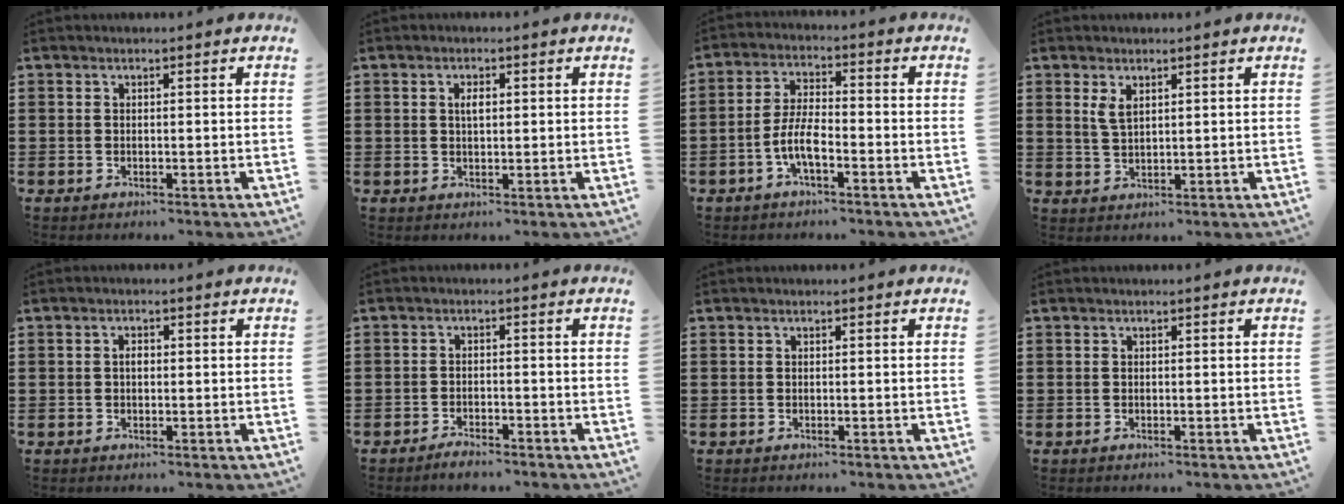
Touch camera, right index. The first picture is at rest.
{"total": 2.0, "force": [0.4, 0.7, 1.8], "torque": [-0.036, 0.005, 0.005]}
{"total": 5.8, "force": [-2.5, 1.8, 4.9], "torque": [-0.117, -0.004, -0.054]}
{"total": 2.6, "force": [1.4, 1.1, 1.8], "torque": [-0.041, 0.003, 0.025]}
{"total": 1.4, "force": [0.1, 0.7, 1.2], "torque": [-0.024, 0.004, 0.000]}
{"total": 2.0, "force": [-1.9, 0.2, 0.4], "torque": [-0.011, 0.001, -0.038]}
{"total": 0.0}
{"total": 0.0}